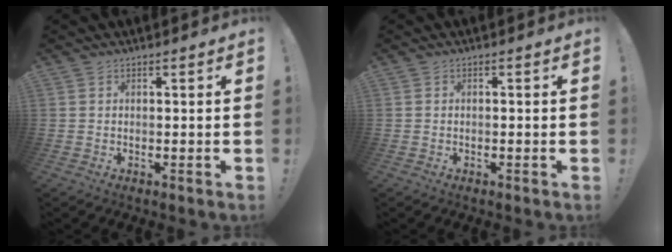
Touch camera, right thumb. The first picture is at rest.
{"total": 0.6, "force": [-0.5, -0.1, 0.3], "torque": [-0.004, -0.001, -0.009]}